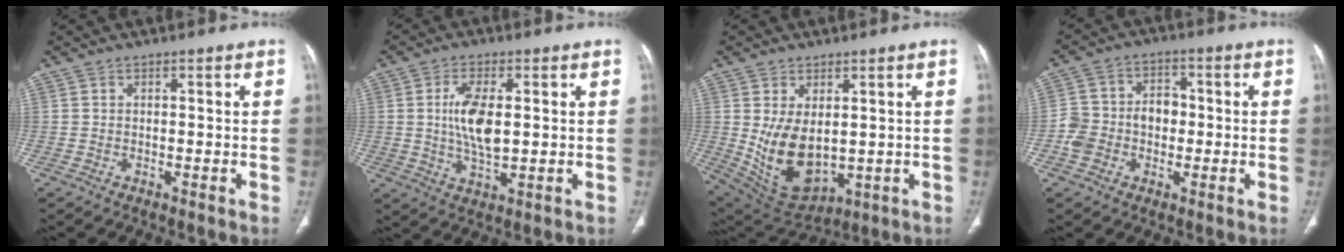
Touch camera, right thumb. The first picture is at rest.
{"total": 8.7, "force": [1.0, 3.9, 7.7], "torque": [-0.146, -0.009, 0.019]}
{"total": 12.5, "force": [0.4, 7.6, 9.8], "torque": [-0.164, -0.015, 0.042]}
{"total": 8.5, "force": [-1.3, 7.0, 4.7], "torque": [-0.060, 0.036, -0.031]}